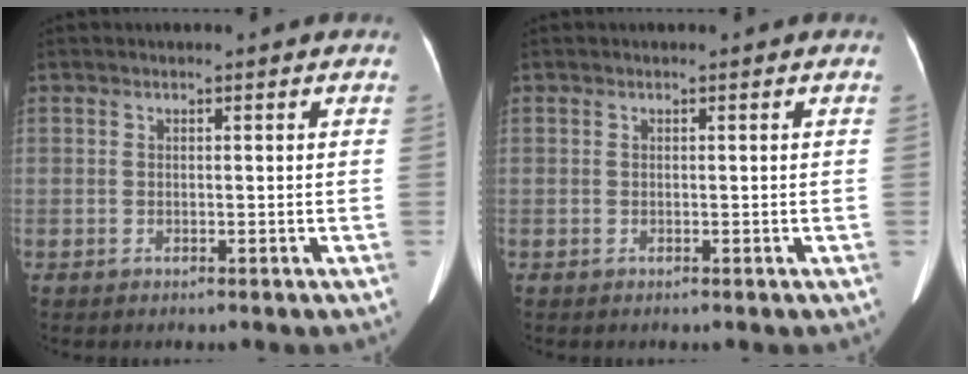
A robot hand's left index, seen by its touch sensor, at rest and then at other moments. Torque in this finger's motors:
{"motor_torque": [0.02, 0.04, -0.01, 0.00]}